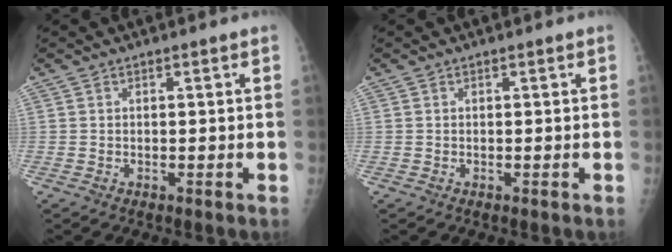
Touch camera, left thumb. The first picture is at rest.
{"total": 0.0}